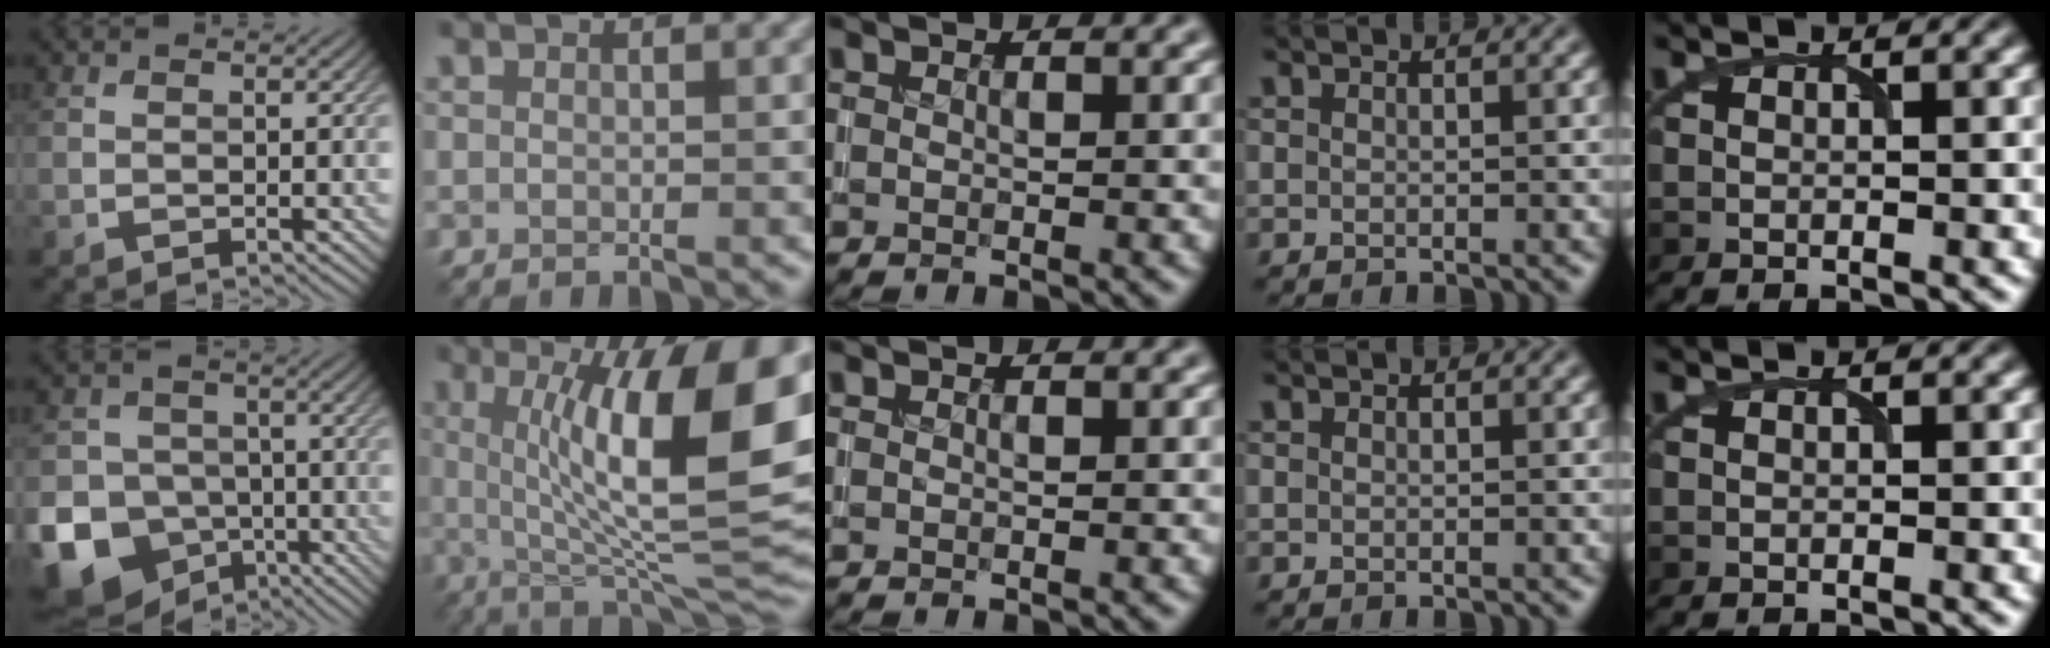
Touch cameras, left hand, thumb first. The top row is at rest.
{"thumb": {"total": 14.9, "force": [-6.9, 12.2, 5.0], "torque": [-0.144, -0.058, -0.135]}, "index": {"total": 14.9, "force": [2.5, 4.0, 14.1], "torque": [-0.193, -0.006, 0.037]}}